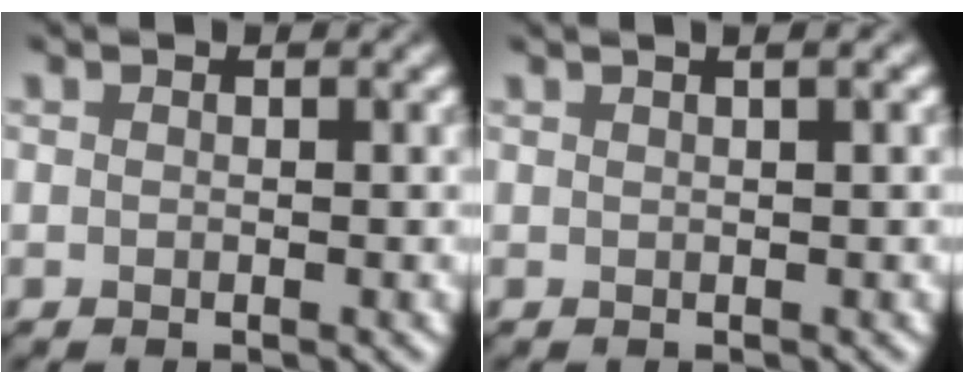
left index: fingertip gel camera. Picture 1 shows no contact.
{"total": 2.8, "force": [1.5, 1.1, 2.1], "torque": [-0.016, 0.013, 0.001]}